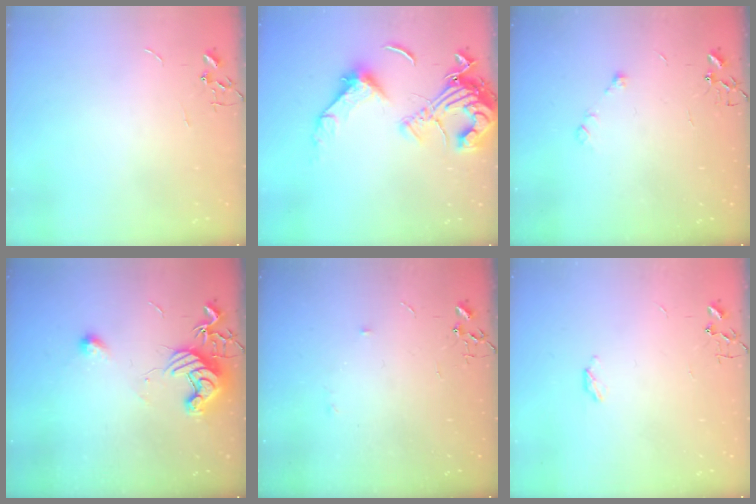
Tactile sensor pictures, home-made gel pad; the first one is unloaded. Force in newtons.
{"total": 19.8, "press": 19.7, "slide": 2.1}
{"total": 6.2, "press": 6.2, "slide": 0.6}
{"total": 12.1, "press": 12.1, "slide": 0.8}
{"total": 3.6, "press": 3.5, "slide": 0.7}
{"total": 2.8, "press": 2.8, "slide": 0.5}